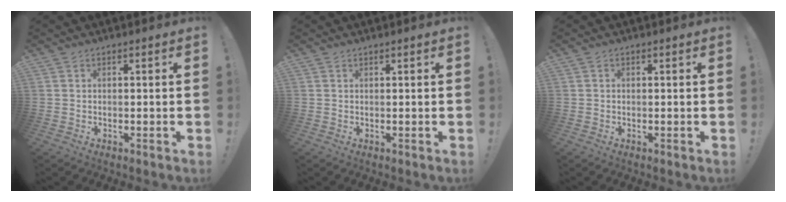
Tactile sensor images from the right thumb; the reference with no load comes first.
{"total": 0.0}
{"total": 0.5, "force": [-0.4, 0.3, 0.2], "torque": [-0.007, 0.002, -0.007]}